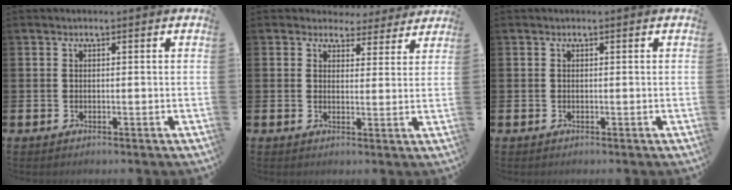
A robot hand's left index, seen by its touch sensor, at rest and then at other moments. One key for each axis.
{"total": 3.8, "fx": 3.3, "fy": 1.8, "fz": 0.1, "tx": 0.005, "ty": -0.026, "tz": 0.052}
{"total": 0.0}